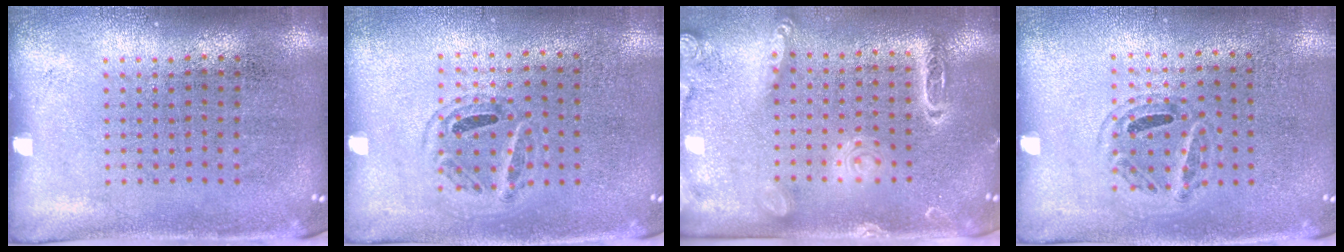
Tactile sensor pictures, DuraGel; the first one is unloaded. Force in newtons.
{"total": 0.9, "press": 0.8, "slide": 0.4}
{"total": 2.1, "press": 1.9, "slide": 0.9}
{"total": 1.0, "press": 0.8, "slide": 0.6}